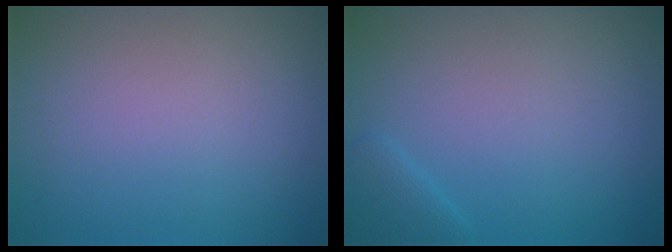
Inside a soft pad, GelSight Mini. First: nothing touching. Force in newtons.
{"total": 1.4, "press": 1.4, "slide": 0.1}